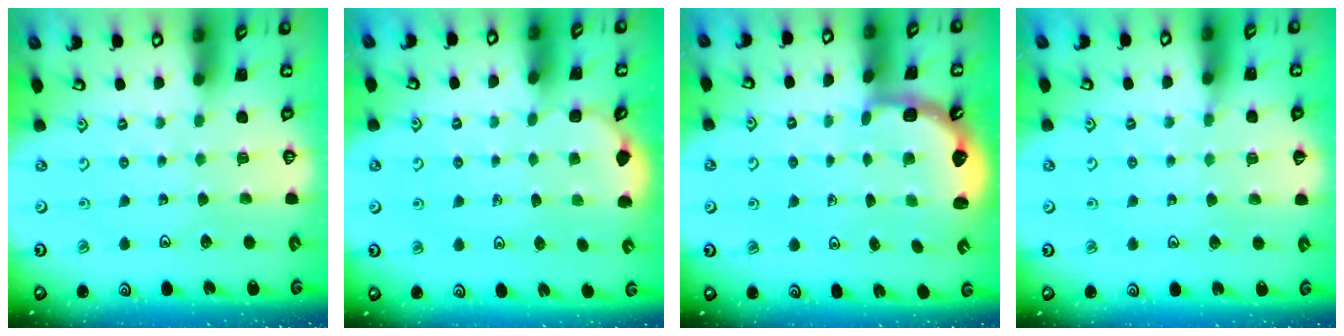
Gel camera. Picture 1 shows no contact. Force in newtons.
{"total": 2.2, "press": 1.7, "slide": 1.3}
{"total": 2.6, "press": 2.2, "slide": 1.3}
{"total": 4.4, "press": 4.4, "slide": 0.5}